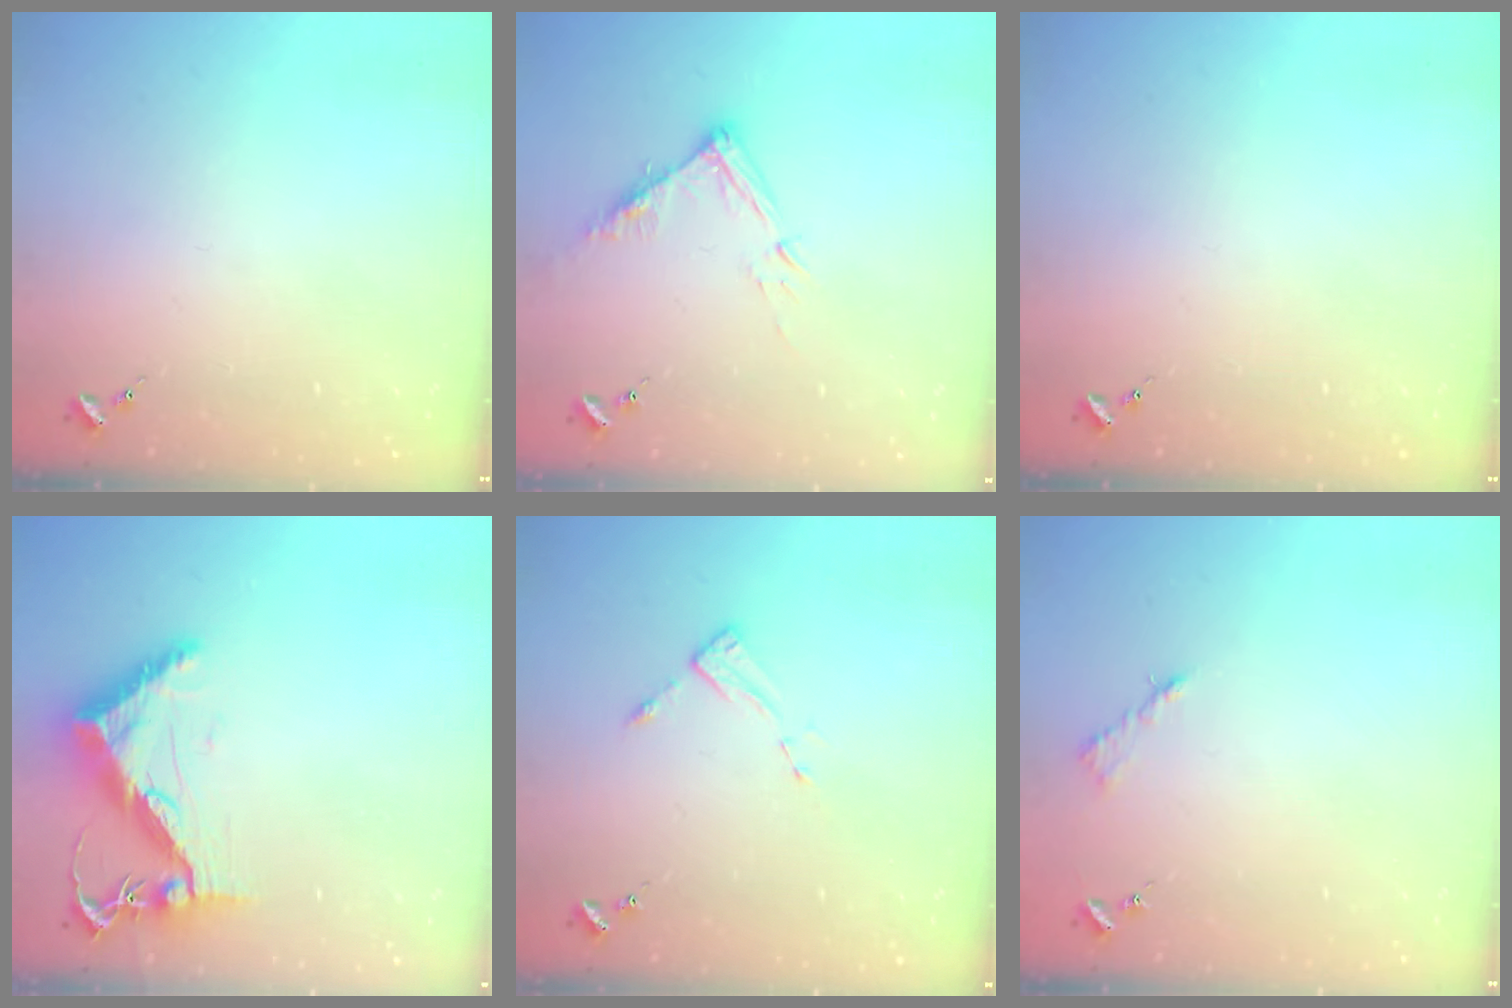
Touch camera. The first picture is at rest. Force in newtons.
{"total": 10.5, "press": 10.5, "slide": 0.8}
{"total": 0.0}
{"total": 11.1, "press": 11.0, "slide": 1.3}
{"total": 2.6, "press": 2.6, "slide": 0.4}
{"total": 3.1, "press": 3.1, "slide": 0.4}